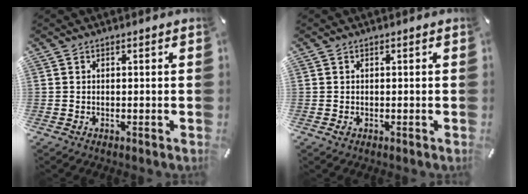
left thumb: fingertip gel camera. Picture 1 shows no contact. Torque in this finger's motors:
{"motor_torque": [0.16, 0.86, 0.06, -0.04, 0.02]}